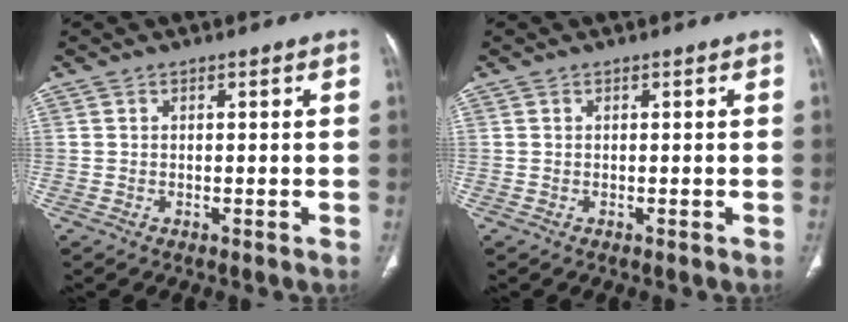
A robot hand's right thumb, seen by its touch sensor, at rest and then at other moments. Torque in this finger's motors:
{"motor_torque": [0.01, 0.01, 0.02, 0.02, 0.00]}